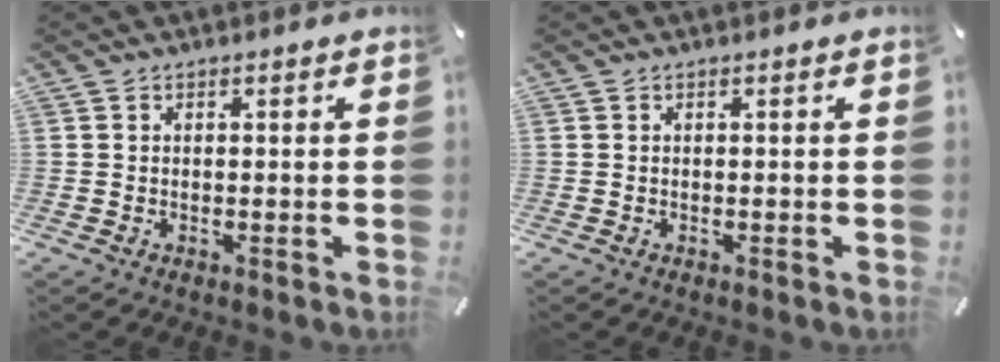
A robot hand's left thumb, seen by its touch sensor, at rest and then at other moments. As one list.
[{"total": 0.0}]